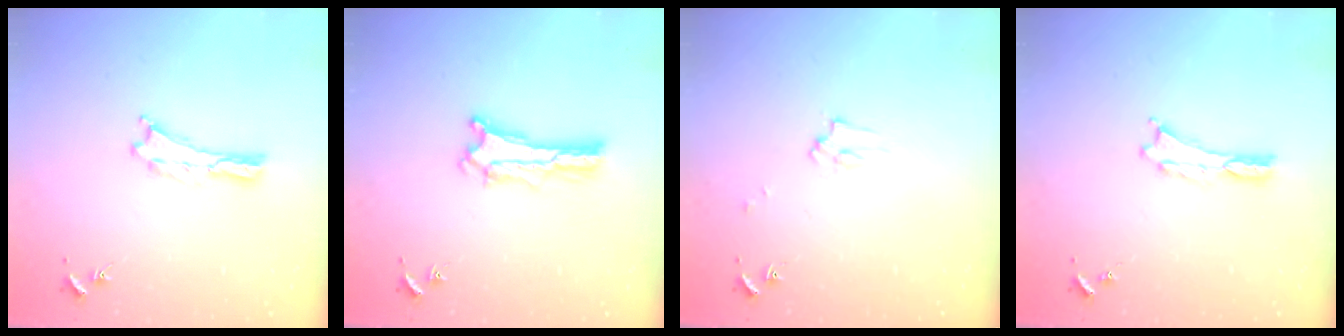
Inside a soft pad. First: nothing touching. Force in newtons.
{"total": 0.9, "press": 0.9, "slide": 0.2}
{"total": 2.2, "press": 2.2, "slide": 0.2}
{"total": 0.0}